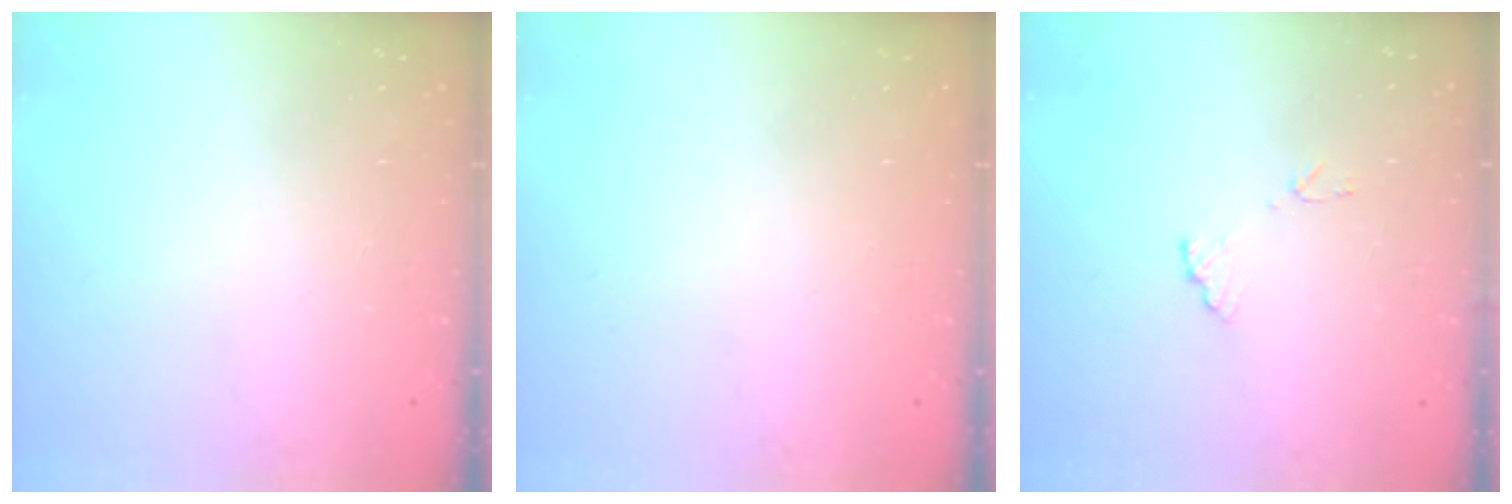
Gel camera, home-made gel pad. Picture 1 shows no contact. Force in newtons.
{"total": 0.0}
{"total": 7.4, "press": 7.4, "slide": 0.5}